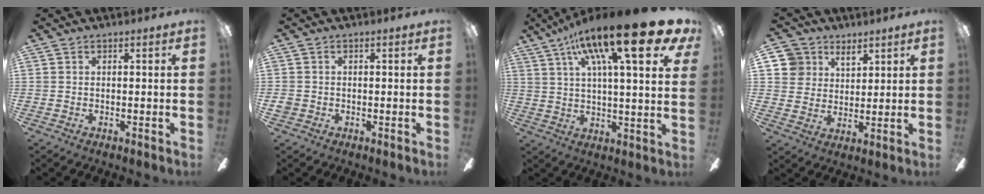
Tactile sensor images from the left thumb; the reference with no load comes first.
{"total": 1.7, "force": [-0.6, 1.4, 0.8], "torque": [-0.012, 0.004, -0.012]}
{"total": 23.9, "force": [13.0, 5.5, 19.3], "torque": [-0.307, -0.062, 0.195]}
{"total": 8.4, "force": [5.8, 5.9, 1.1], "torque": [-0.031, -0.027, 0.112]}